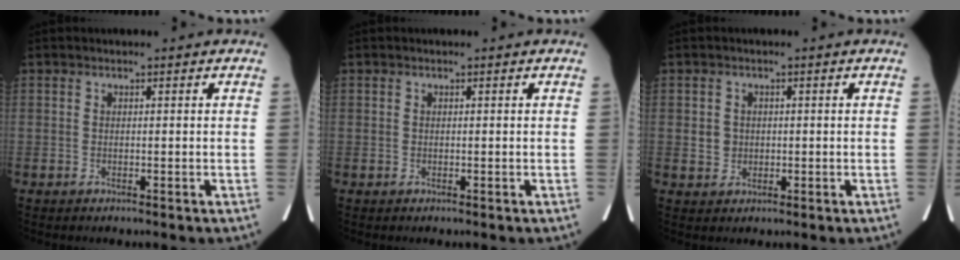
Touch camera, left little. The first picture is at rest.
{"total": 0.0}
{"total": 2.4, "force": [0.1, 2.2, 0.7], "torque": [-0.012, 0.004, 0.009]}